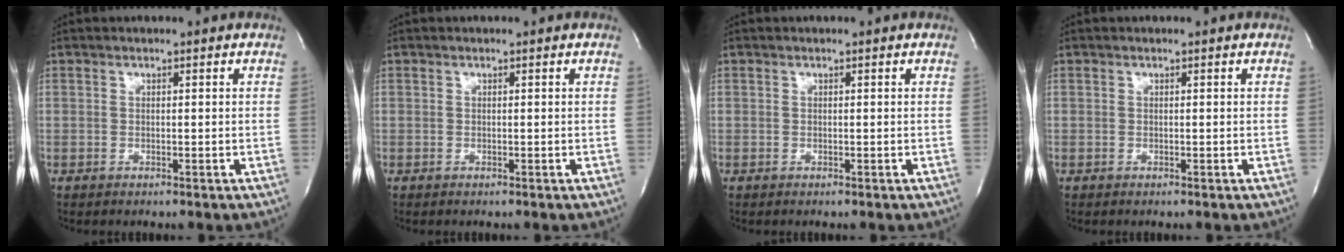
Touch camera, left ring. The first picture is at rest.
{"total": 0.0}
{"total": 0.0}
{"total": 0.0}